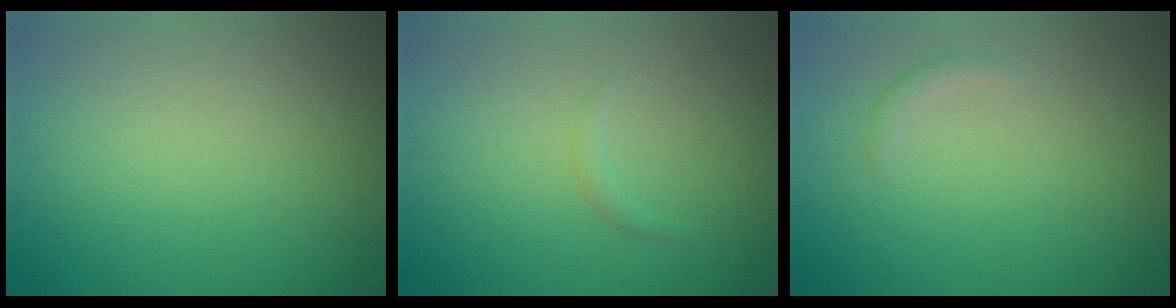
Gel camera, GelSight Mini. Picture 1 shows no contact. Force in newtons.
{"total": 0.6, "press": 0.6, "slide": 0.0}
{"total": 0.8, "press": 0.8, "slide": 0.1}